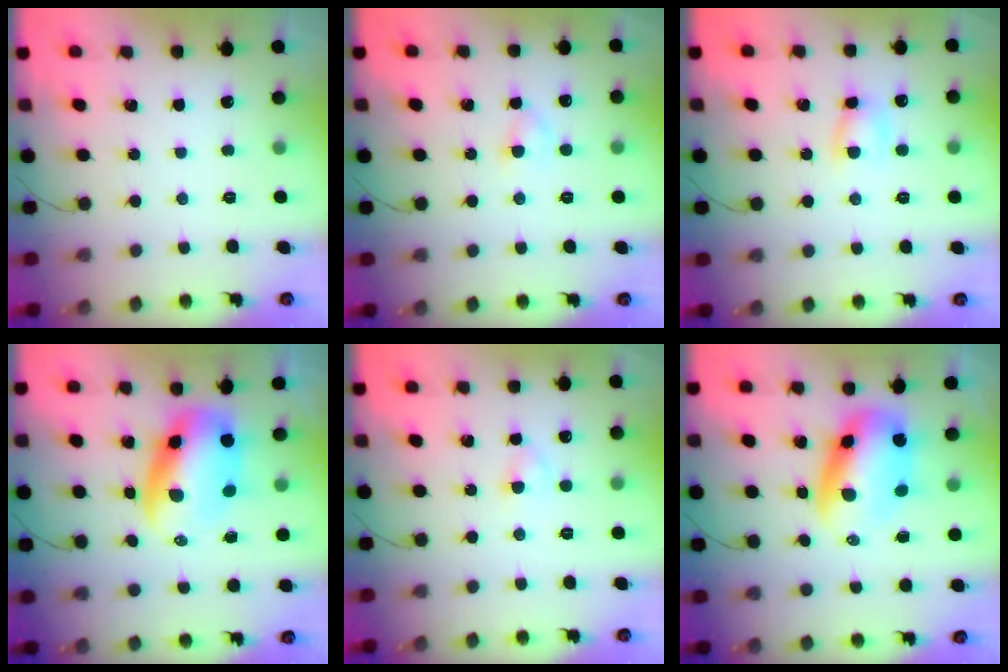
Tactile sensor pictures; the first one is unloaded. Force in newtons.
{"total": 3.3, "press": 3.1, "slide": 1.3}
{"total": 5.2, "press": 5.2, "slide": 0.6}
{"total": 10.0, "press": 9.7, "slide": 2.5}
{"total": 2.7, "press": 2.6, "slide": 1.0}
{"total": 9.9, "press": 9.5, "slide": 2.6}